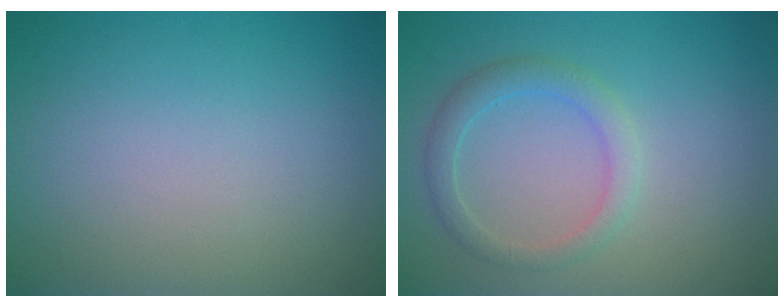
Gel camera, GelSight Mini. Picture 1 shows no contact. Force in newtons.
{"total": 2.4, "press": 2.4, "slide": 0.1}